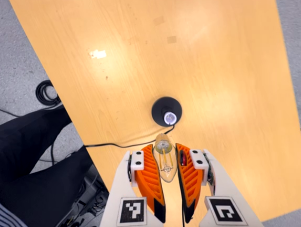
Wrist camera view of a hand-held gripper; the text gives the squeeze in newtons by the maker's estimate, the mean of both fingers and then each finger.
{"total": 20.8, "left": 25.4, "right": 16.1}